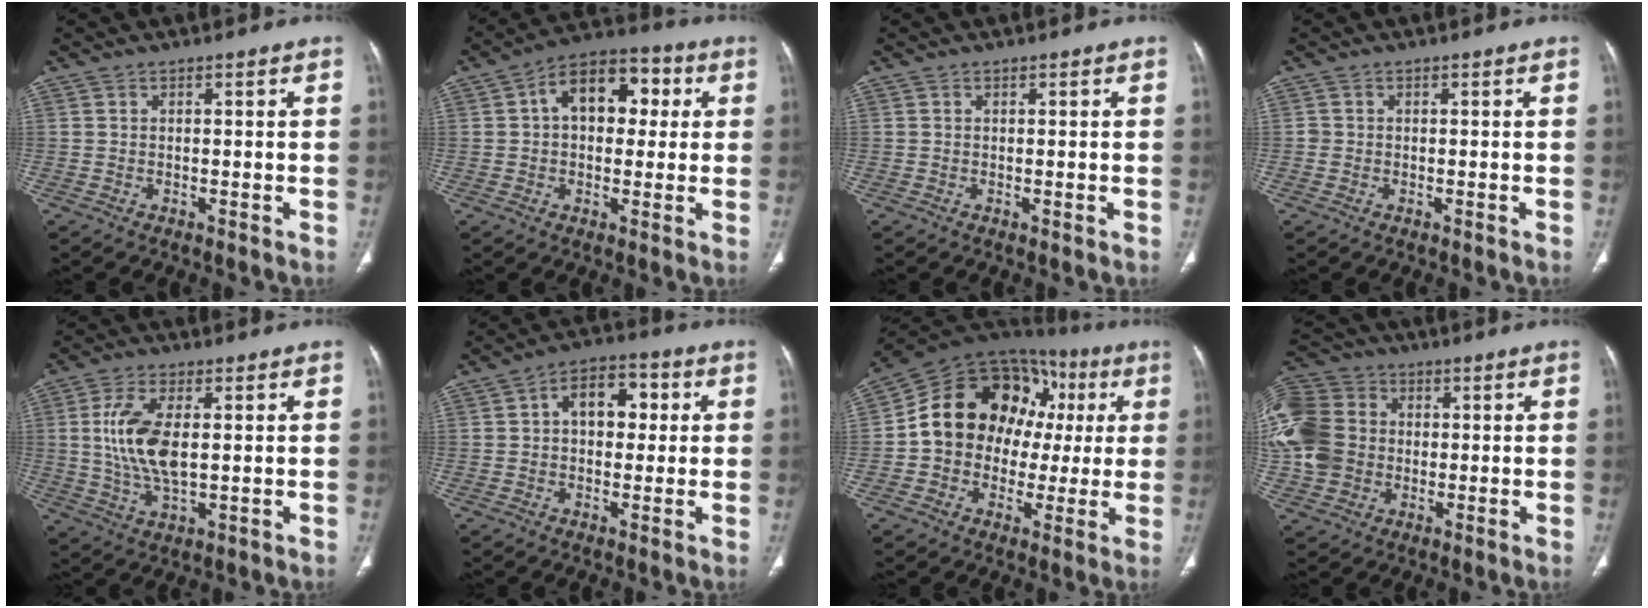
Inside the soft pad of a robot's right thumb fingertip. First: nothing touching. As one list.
[{"total": 12.7, "force": [2.6, 8.4, 9.2], "torque": [-0.099, 0.028, 0.029]}, {"total": 0.0}, {"total": 0.9, "force": [-0.2, 0.8, 0.2], "torque": [0.001, 0.004, -0.004]}, {"total": 11.2, "force": [1.3, 5.3, 9.8], "torque": [-0.204, -0.008, 0.029]}, {"total": 9.1, "force": [1.5, 6.1, 6.6], "torque": [-0.067, 0.022, 0.018]}, {"total": 20.5, "force": [2.3, 16.2, 12.3], "torque": [-0.148, 0.054, 0.037]}, {"total": 18.2, "force": [-0.1, 15.3, 9.9], "torque": [-0.233, 0.030, -0.002]}]